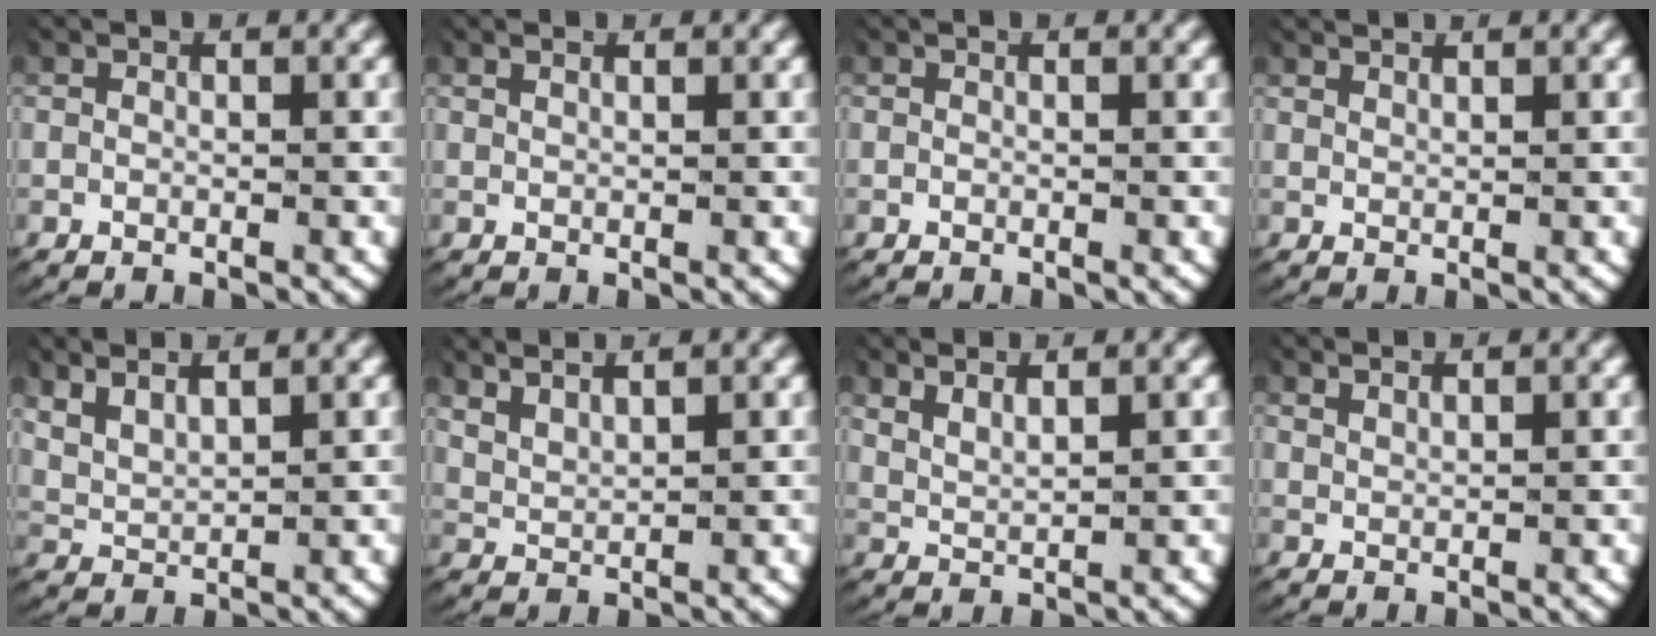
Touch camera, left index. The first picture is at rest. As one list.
[{"total": 0.7, "force": [0.6, -0.3, 0.1], "torque": [-0.006, 0.000, 0.015]}, {"total": 0.0}, {"total": 1.6, "force": [1.6, -0.3, 0.2], "torque": [-0.005, -0.001, 0.032]}, {"total": 4.0, "force": [2.1, 2.8, 1.9], "torque": [-0.064, -0.006, 0.039]}, {"total": 3.2, "force": [2.5, 1.5, 1.3], "torque": [-0.044, -0.005, 0.050]}, {"total": 2.7, "force": [2.0, 1.2, 1.4], "torque": [-0.040, -0.004, 0.038]}, {"total": 1.7, "force": [1.6, -0.2, 0.2], "torque": [-0.009, -0.001, 0.034]}]